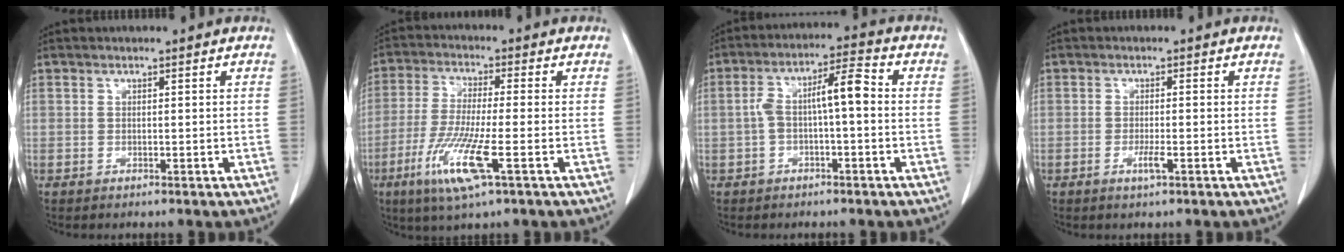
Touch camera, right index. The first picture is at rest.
{"total": 10.5, "force": [-4.2, 0.4, 9.6], "torque": [-0.200, -0.025, -0.082]}
{"total": 7.3, "force": [-0.3, 1.6, 7.1], "torque": [-0.135, 0.034, -0.004]}
{"total": 2.2, "force": [-0.9, 0.0, 2.0], "torque": [-0.037, -0.005, -0.016]}